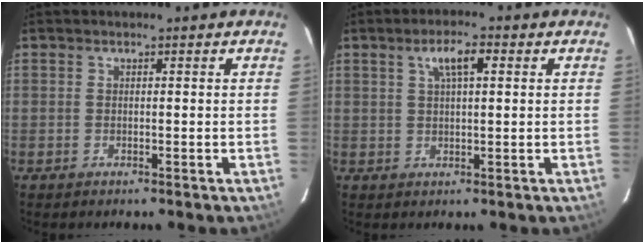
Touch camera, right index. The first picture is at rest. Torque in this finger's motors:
{"motor_torque": [0.06, 0.01, 0.14, 0.05]}